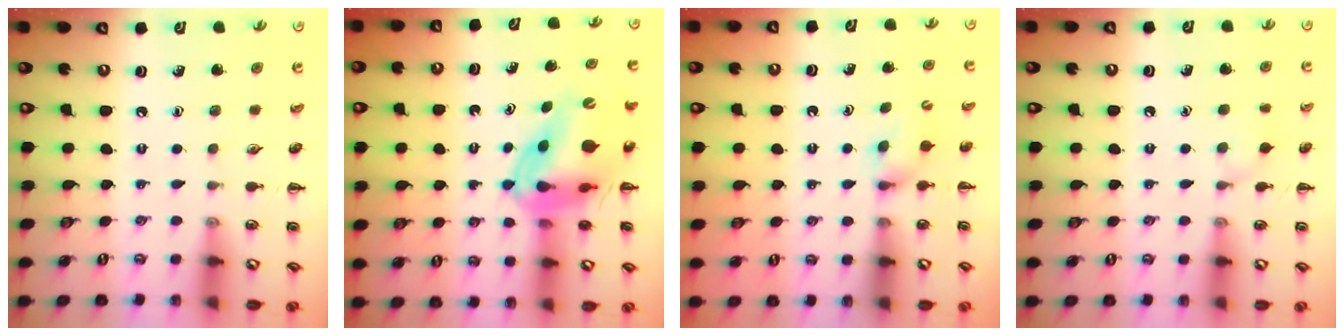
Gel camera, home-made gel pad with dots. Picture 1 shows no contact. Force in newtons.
{"total": 12.1, "press": 11.6, "slide": 3.5}
{"total": 5.6, "press": 5.3, "slide": 1.6}
{"total": 6.7, "press": 6.3, "slide": 2.3}